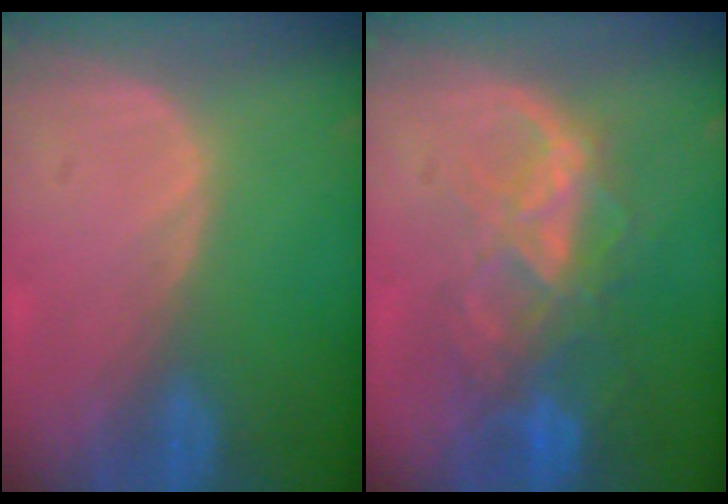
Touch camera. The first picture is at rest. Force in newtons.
{"total": 8.6, "press": 7.5, "slide": 4.2}